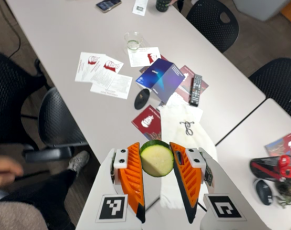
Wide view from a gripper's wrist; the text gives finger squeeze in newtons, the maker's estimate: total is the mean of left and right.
{"total": 10.9, "left": 10.7, "right": 11.0}